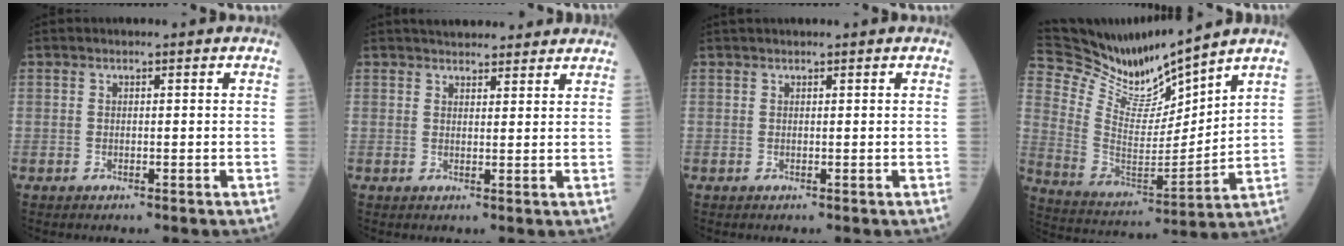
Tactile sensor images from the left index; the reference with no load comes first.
{"total": 8.7, "force": [7.7, 2.5, 3.1], "torque": [-0.037, 0.023, 0.099]}
{"total": 1.9, "force": [1.7, -0.2, 0.8], "torque": [-0.007, 0.026, 0.031]}
{"total": 13.0, "force": [12.7, -0.7, 2.9], "torque": [-0.077, -0.016, 0.260]}